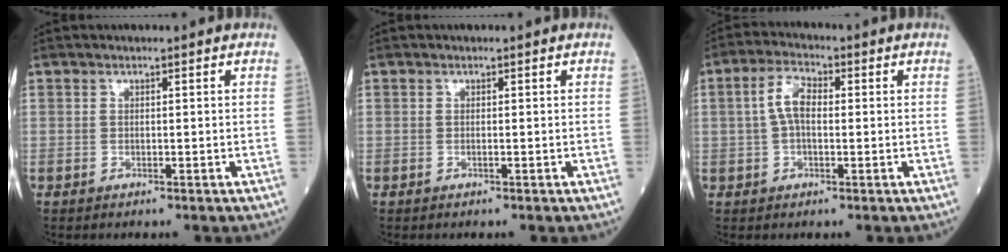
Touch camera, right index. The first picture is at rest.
{"total": 0.0}
{"total": 5.1, "force": [0.4, 2.4, 4.5], "torque": [-0.100, 0.018, 0.006]}